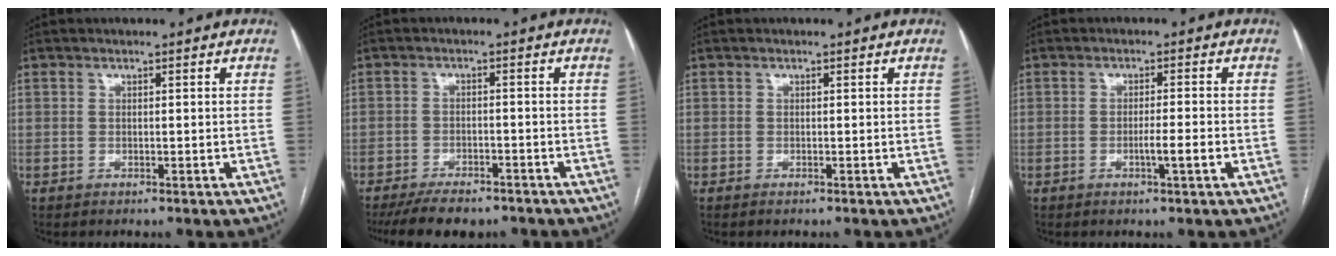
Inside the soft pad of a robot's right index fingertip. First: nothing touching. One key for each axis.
{"total": 9.4, "fx": -7.8, "fy": 3.0, "fz": 4.3, "tx": -0.060, "ty": -0.007, "tz": -0.117}
{"total": 0.0}
{"total": 3.0, "fx": -1.1, "fy": -0.3, "fz": 2.8, "tx": -0.045, "ty": -0.002, "tz": -0.019}